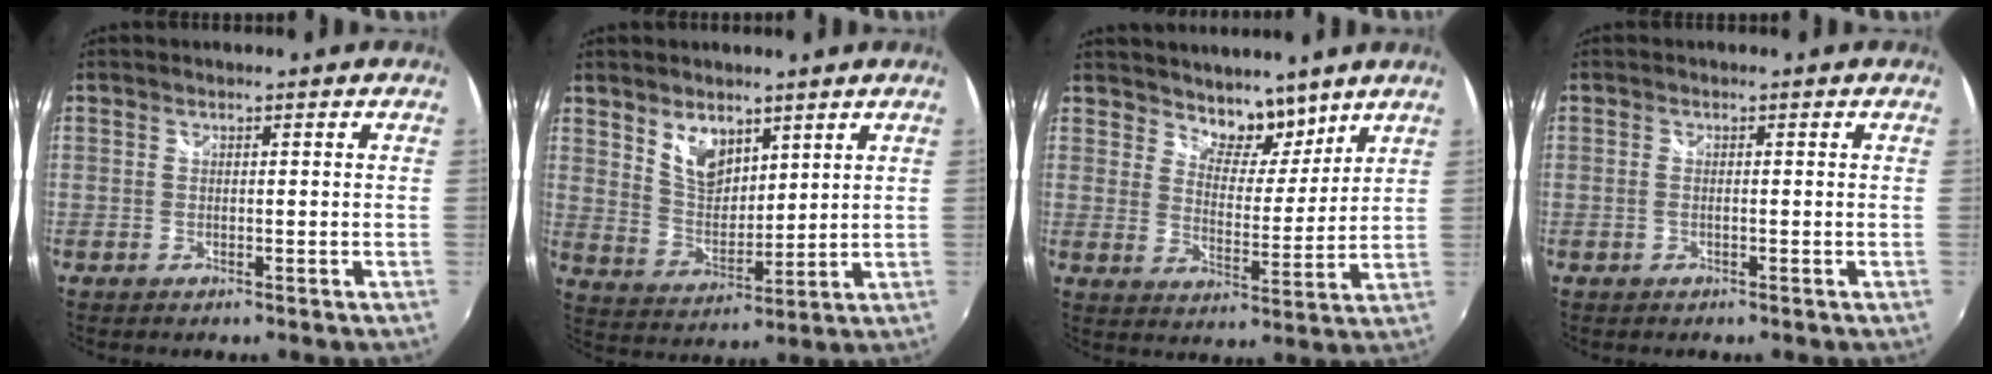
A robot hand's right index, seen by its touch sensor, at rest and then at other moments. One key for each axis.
{"total": 7.9, "fx": 4.8, "fy": 4.5, "fz": 4.4, "tx": -0.070, "ty": 0.001, "tz": 0.096}
{"total": 7.6, "fx": 6.1, "fy": 3.7, "fz": 2.4, "tx": -0.023, "ty": -0.019, "tz": 0.098}
{"total": 0.9, "fx": -0.2, "fy": 0.2, "fz": 0.8, "tx": -0.019, "ty": -0.001, "tz": -0.006}